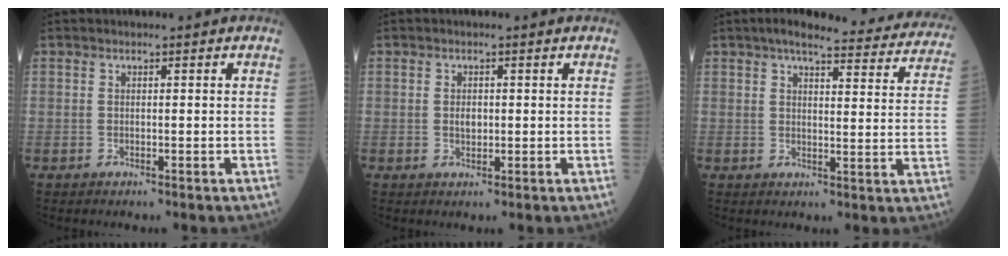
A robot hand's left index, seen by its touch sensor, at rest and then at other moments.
{"total": 1.5, "force": [0.1, 0.9, 1.1], "torque": [-0.019, 0.000, 0.003]}
{"total": 20.3, "force": [18.3, 3.7, 8.1], "torque": [-0.095, -0.013, 0.205]}